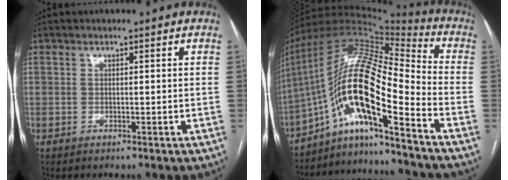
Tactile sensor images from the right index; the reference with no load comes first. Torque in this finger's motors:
{"motor_torque": [2.14, 0.00, 0.70, 0.15]}